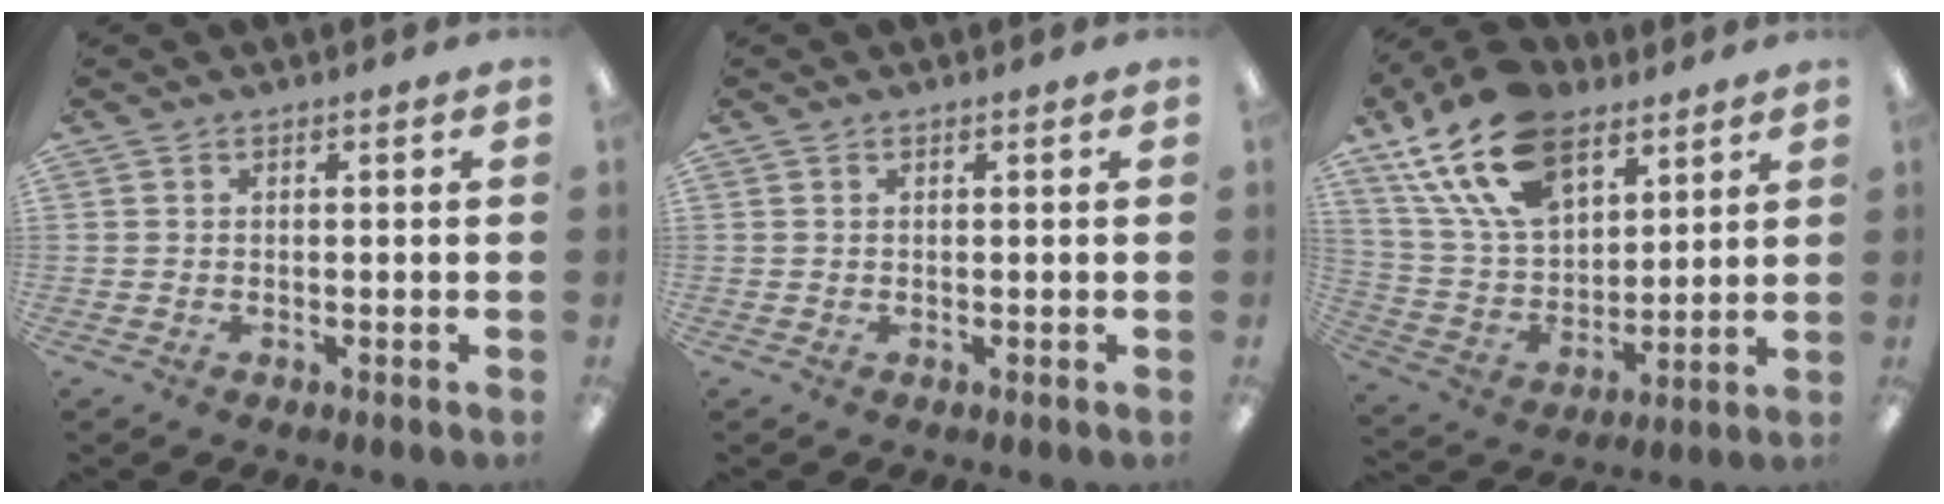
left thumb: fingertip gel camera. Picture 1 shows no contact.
{"total": 0.7, "force": [0.4, 0.3, 0.5], "torque": [-0.002, 0.001, 0.004]}
{"total": 20.9, "force": [12.5, 11.9, 11.8], "torque": [-0.240, -0.050, 0.228]}